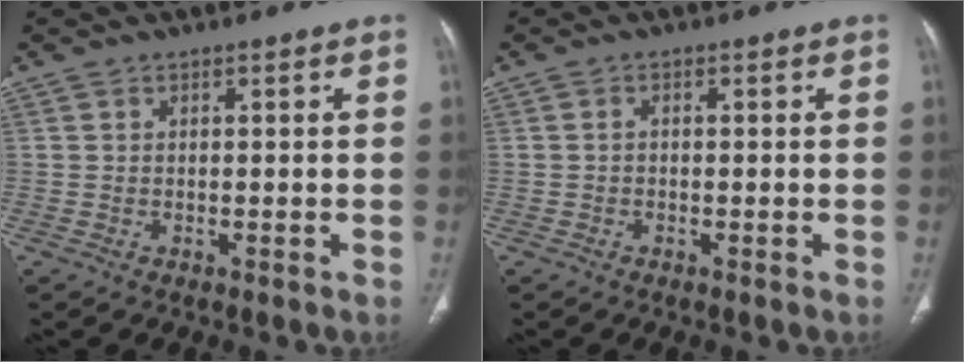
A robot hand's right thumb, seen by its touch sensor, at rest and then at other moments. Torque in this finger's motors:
{"motor_torque": [-0.41, 0.42, -0.18, 0.35, -0.01]}